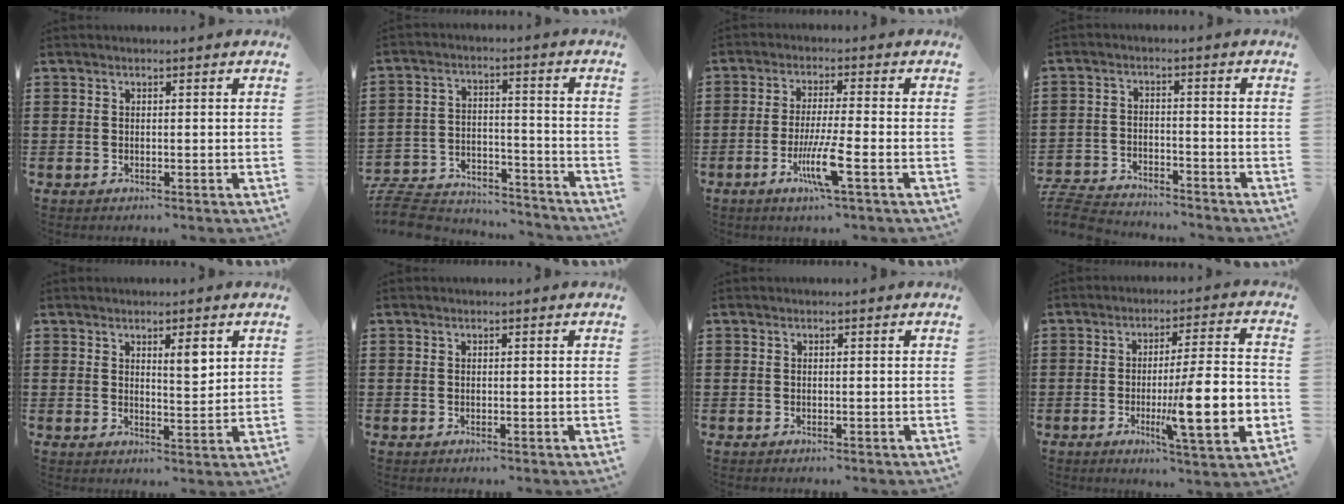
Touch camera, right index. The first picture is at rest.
{"total": 8.2, "force": [-7.9, 1.7, 1.8], "torque": [-0.042, 0.017, -0.155]}
{"total": 7.3, "force": [-2.9, 0.2, 6.7], "torque": [-0.134, -0.020, -0.055]}
{"total": 5.2, "force": [-5.1, 0.6, 0.7], "torque": [-0.031, 0.001, -0.108]}
{"total": 3.5, "force": [2.0, 1.0, 2.7], "torque": [-0.039, -0.001, 0.030]}
{"total": 0.0}
{"total": 0.0}
{"total": 13.6, "force": [-3.0, 1.9, 13.1], "torque": [-0.212, -0.014, -0.053]}